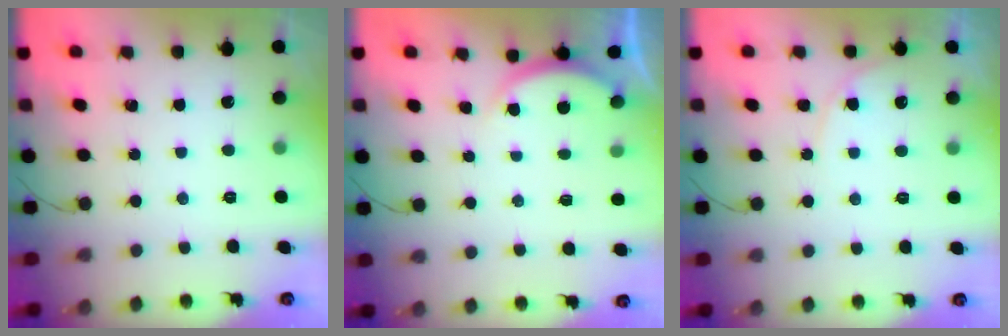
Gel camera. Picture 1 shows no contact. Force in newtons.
{"total": 3.0, "press": 2.9, "slide": 0.6}
{"total": 6.9, "press": 6.9, "slide": 0.6}